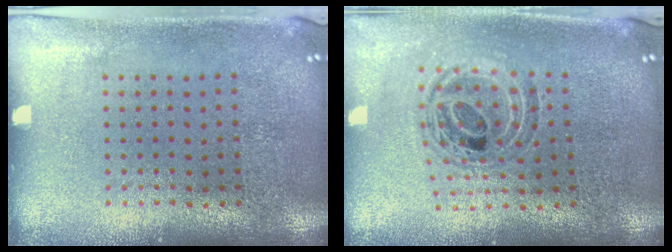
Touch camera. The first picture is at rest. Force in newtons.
{"total": 0.9, "press": 0.9, "slide": 0.2}